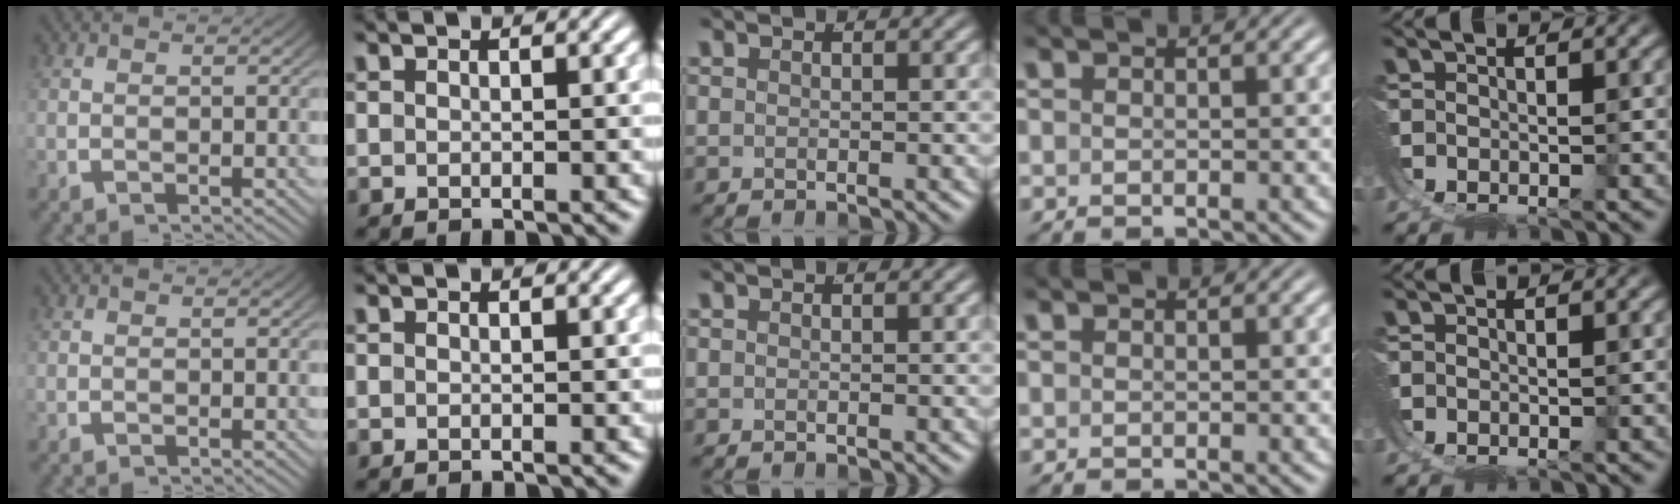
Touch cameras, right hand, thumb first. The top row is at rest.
{}